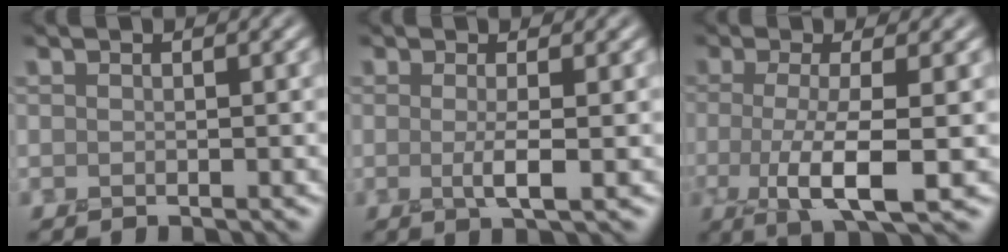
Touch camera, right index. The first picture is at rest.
{"total": 1.8, "force": [0.3, 0.4, 1.8], "torque": [-0.035, -0.005, 0.003]}
{"total": 5.3, "force": [-0.8, 1.3, 5.0], "torque": [-0.101, -0.008, -0.013]}